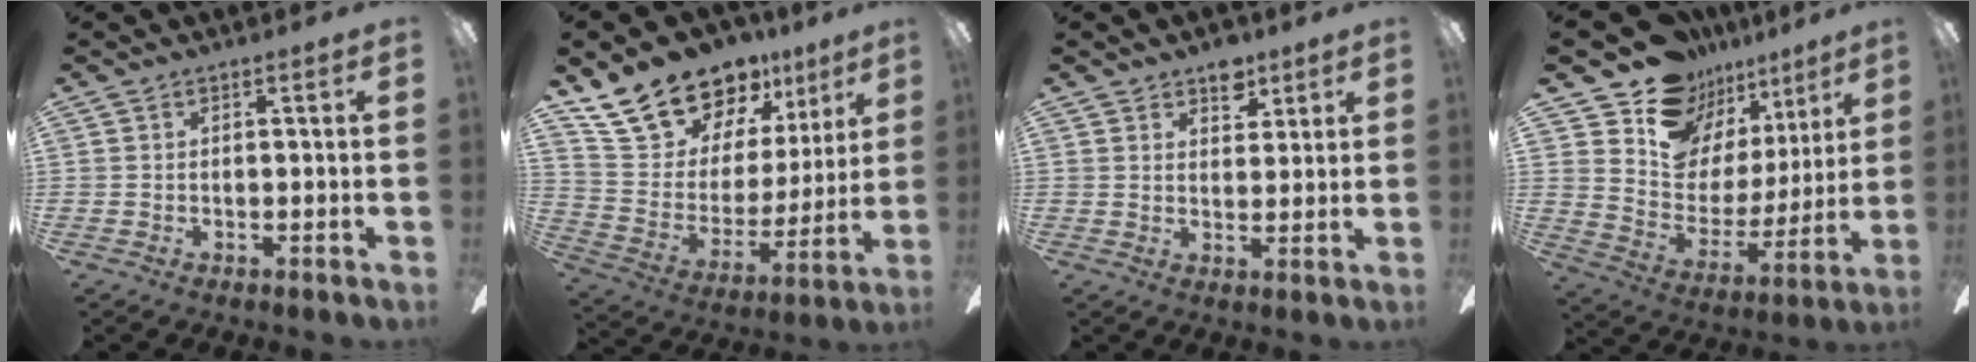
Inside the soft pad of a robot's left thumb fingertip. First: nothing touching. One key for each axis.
{"total": 20.3, "fx": 16.7, "fy": 9.6, "fz": 6.3, "tx": -0.133, "ty": -0.117, "tz": 0.316}
{"total": 5.9, "fx": 4.2, "fy": 3.5, "fz": 2.2, "tx": -0.016, "ty": -0.019, "tz": 0.071}
{"total": 14.3, "fx": 11.3, "fy": 8.3, "fz": 2.7, "tx": -0.072, "ty": -0.100, "tz": 0.208}